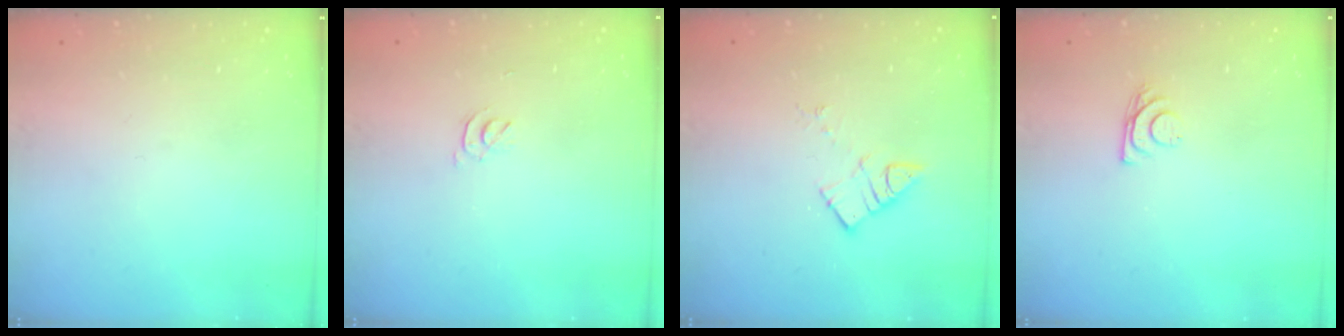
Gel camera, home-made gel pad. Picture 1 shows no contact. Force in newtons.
{"total": 2.9, "press": 2.9, "slide": 0.5}
{"total": 5.8, "press": 5.8, "slide": 0.0}
{"total": 7.2, "press": 7.2, "slide": 0.6}